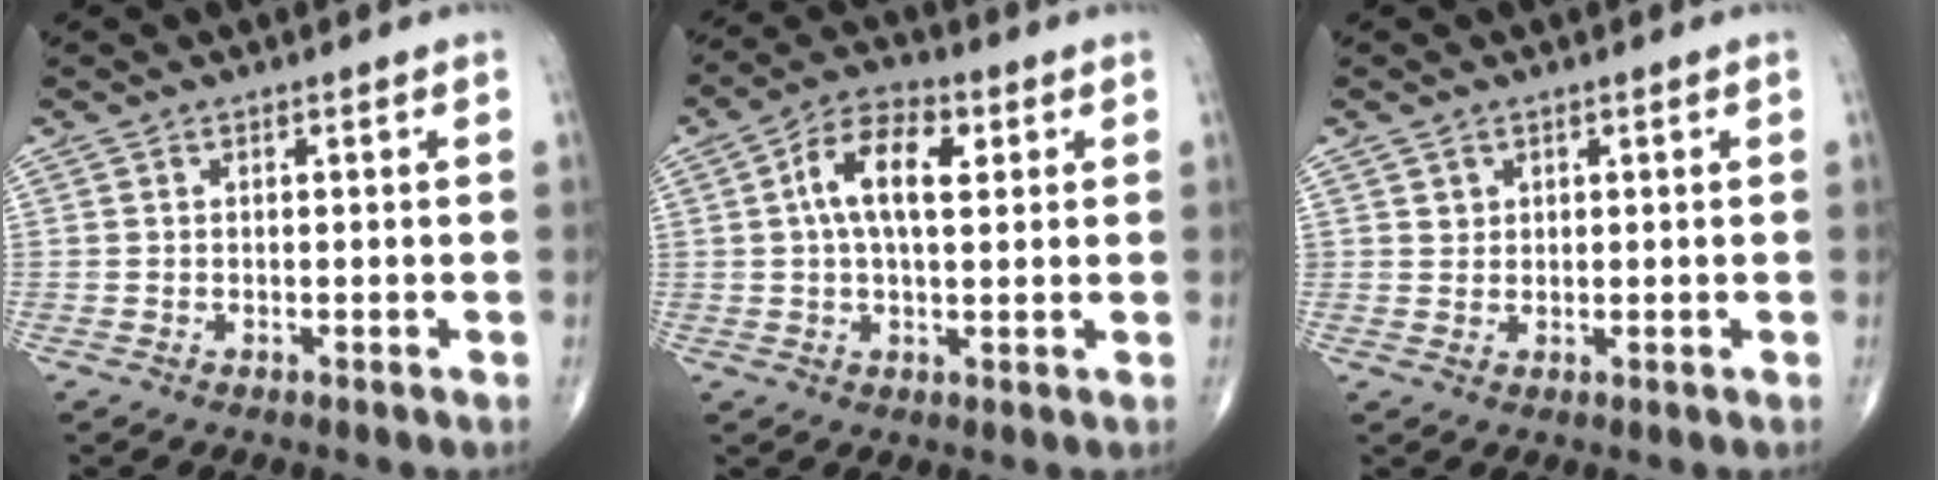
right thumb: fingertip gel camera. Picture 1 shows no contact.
{"total": 10.1, "force": [2.3, 5.1, 8.3], "torque": [-0.144, 0.020, 0.032]}
{"total": 1.4, "force": [0.7, 1.2, 0.2], "torque": [0.009, -0.003, 0.010]}